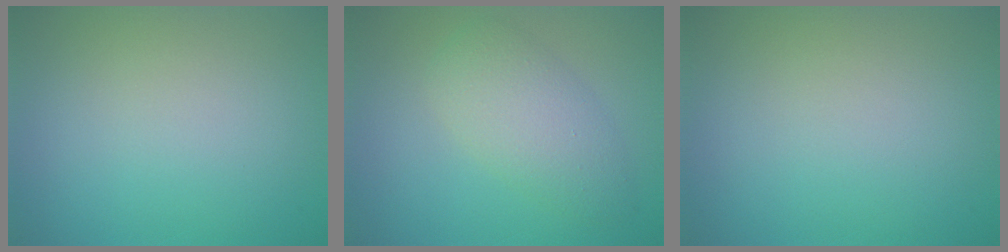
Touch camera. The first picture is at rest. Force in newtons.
{"total": 4.0, "press": 4.0, "slide": 0.0}
{"total": 0.0}